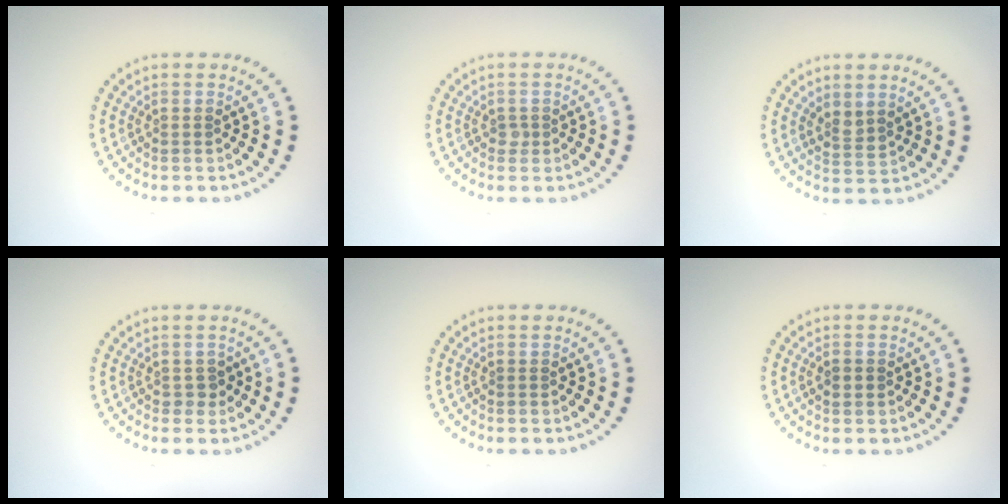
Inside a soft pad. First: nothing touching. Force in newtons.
{"total": 0.6, "press": 0.5, "slide": 0.3}
{"total": 1.6, "press": 1.3, "slide": 1.0}
{"total": 1.1, "press": 1.0, "slide": 0.4}
{"total": 0.0}
{"total": 1.2, "press": 1.2, "slide": 0.0}